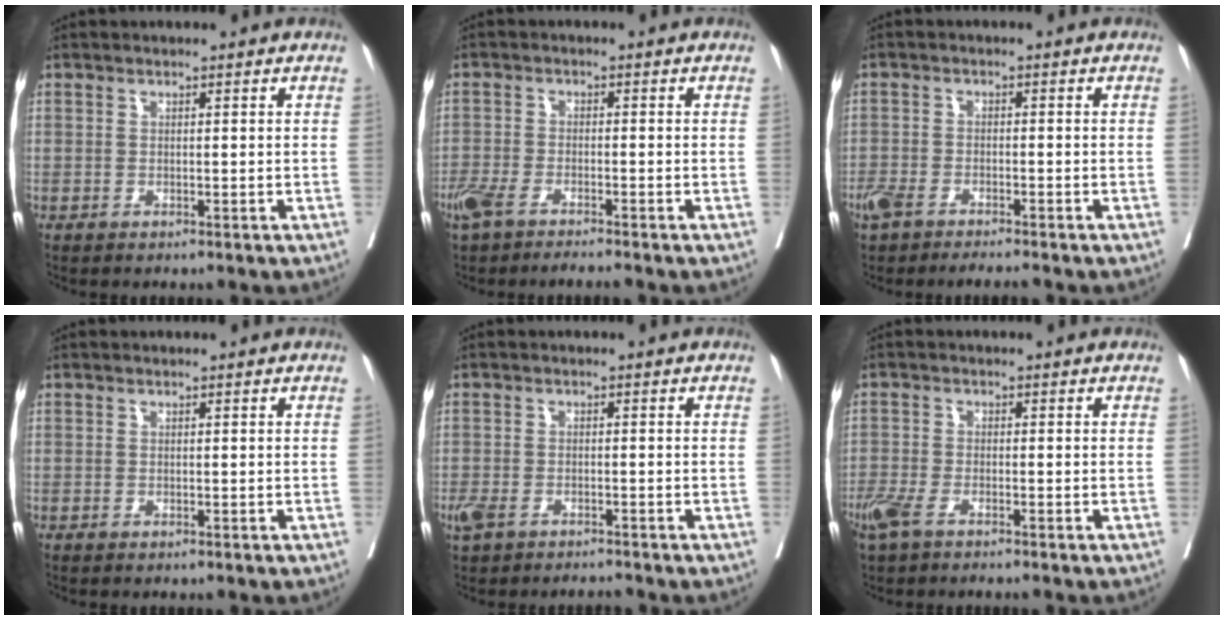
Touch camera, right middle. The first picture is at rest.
{"total": 6.3, "force": [-5.0, 1.3, 3.6], "torque": [-0.067, -0.006, -0.091]}
{"total": 6.5, "force": [-5.2, 1.6, 3.5], "torque": [-0.064, -0.003, -0.092]}
{"total": 0.0}
{"total": 4.2, "force": [-3.0, 1.7, 2.3], "torque": [-0.052, -0.002, -0.054]}
{"total": 4.3, "force": [-3.0, 1.2, 2.8], "torque": [-0.062, -0.008, -0.057]}